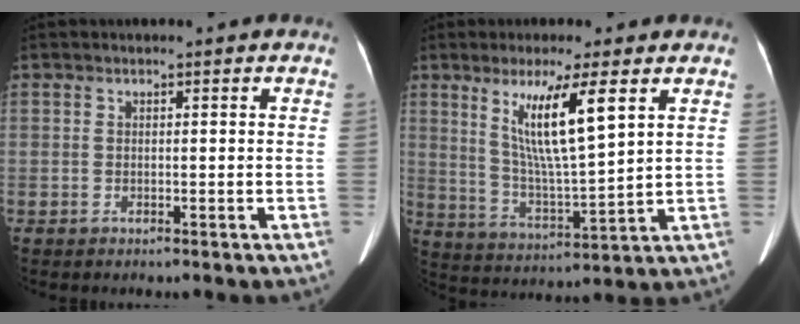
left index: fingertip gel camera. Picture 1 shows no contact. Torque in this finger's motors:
{"motor_torque": [1.56, -0.59, 0.85, 0.07]}